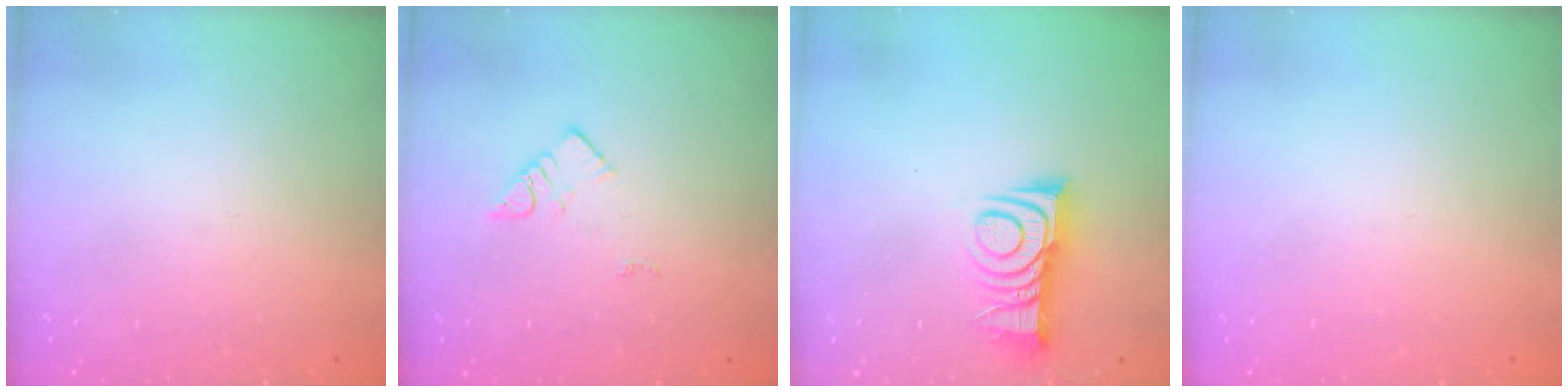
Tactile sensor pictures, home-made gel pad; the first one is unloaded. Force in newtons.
{"total": 3.0, "press": 3.0, "slide": 0.2}
{"total": 10.7, "press": 10.6, "slide": 0.4}
{"total": 0.0}